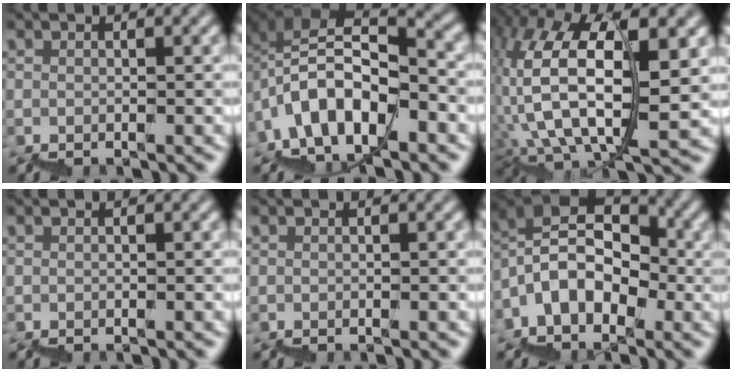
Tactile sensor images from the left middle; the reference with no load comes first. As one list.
[{"total": 6.8, "force": [-1.3, 4.0, 5.3], "torque": [-0.080, 0.016, -0.026]}, {"total": 12.6, "force": [4.7, 5.8, 10.2], "torque": [-0.209, -0.004, 0.103]}, {"total": 0.0}, {"total": 0.0}, {"total": 6.9, "force": [0.9, 4.8, 4.8], "torque": [-0.068, 0.030, 0.007]}]